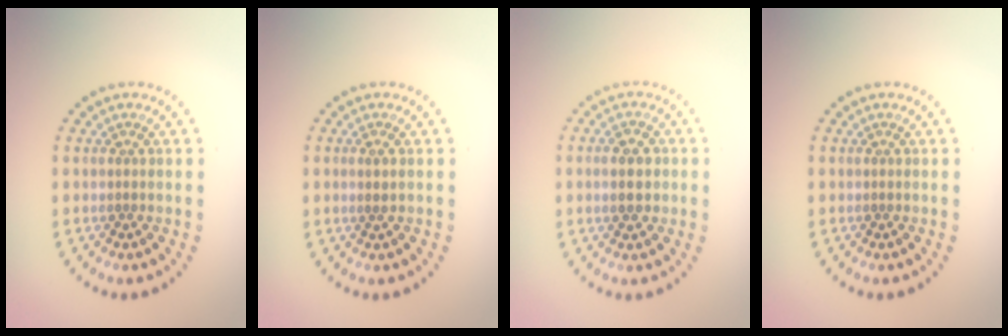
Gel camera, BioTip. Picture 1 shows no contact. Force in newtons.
{"total": 0.5, "press": 0.4, "slide": 0.4}
{"total": 3.2, "press": 3.2, "slide": 0.1}
{"total": 0.0}